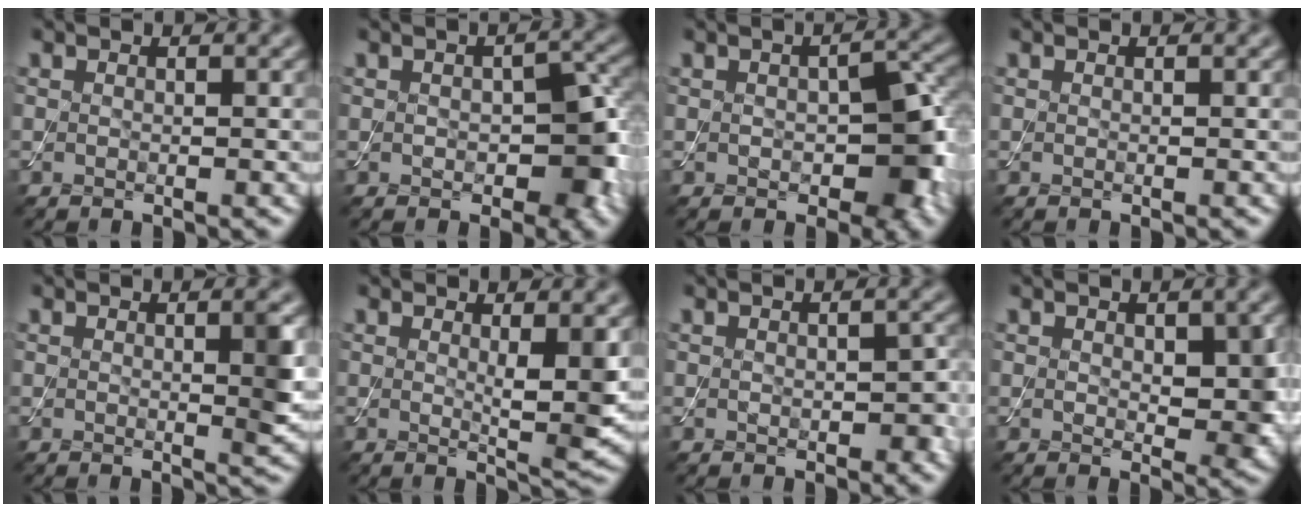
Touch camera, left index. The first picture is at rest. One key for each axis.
{"total": 4.6, "fx": -0.7, "fy": 2.7, "fz": 3.6, "tx": -0.046, "ty": -0.005, "tz": -0.007}
{"total": 5.2, "fx": -0.8, "fy": 3.0, "fz": 4.1, "tx": -0.054, "ty": -0.002, "tz": -0.010}
{"total": 0.0}
{"total": 2.4, "fx": 0.2, "fy": 0.4, "fz": 2.4, "tx": -0.029, "ty": -0.004, "tz": 0.000}
{"total": 3.3, "fx": 0.6, "fy": 0.5, "fz": 3.2, "tx": -0.047, "ty": -0.014, "tz": 0.013}
{"total": 2.4, "fx": -0.3, "fy": 1.5, "fz": 1.9, "tx": -0.028, "ty": -0.006, "tz": -0.003}
{"total": 4.1, "fx": 0.5, "fy": 2.3, "fz": 3.4, "tx": -0.048, "ty": -0.009, "tz": 0.013}